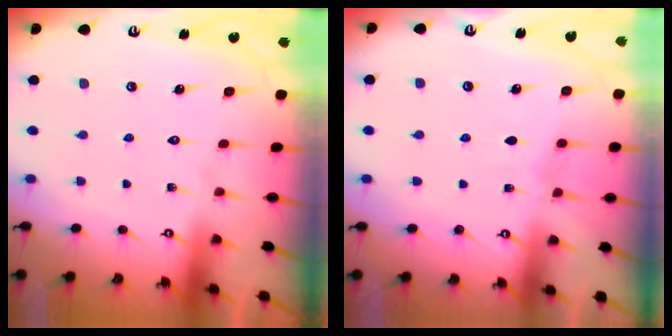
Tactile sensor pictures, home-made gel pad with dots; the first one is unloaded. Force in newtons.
{"total": 2.1, "press": 2.1, "slide": 0.3}